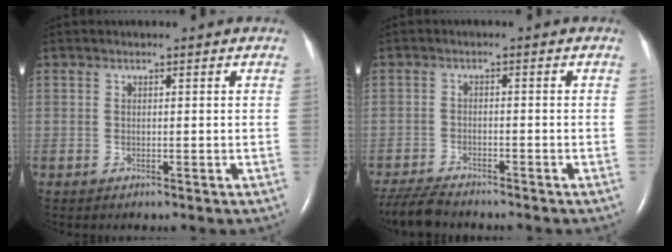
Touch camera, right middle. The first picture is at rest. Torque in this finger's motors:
{"motor_torque": [0.33, -0.35, 0.17, 0.03]}